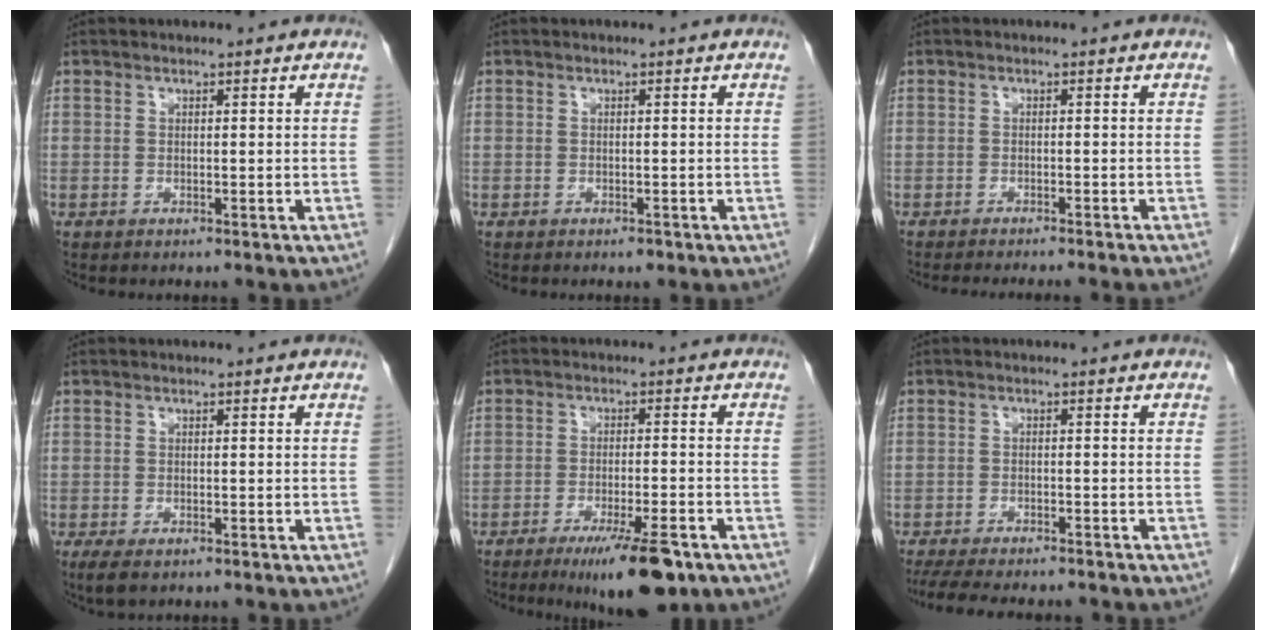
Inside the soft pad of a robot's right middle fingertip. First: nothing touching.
{"total": 0.6, "force": [-0.4, 0.3, 0.3], "torque": [-0.005, 0.000, -0.004]}
{"total": 8.1, "force": [-7.3, -0.2, 3.4], "torque": [-0.024, -0.018, -0.096]}
{"total": 2.8, "force": [-1.7, 1.1, 1.9], "torque": [-0.036, -0.006, -0.025]}
{"total": 9.9, "force": [-6.4, 1.5, 7.4], "torque": [-0.113, -0.017, -0.096]}
{"total": 13.4, "force": [-11.7, 2.6, 6.0], "torque": [-0.105, -0.016, -0.158]}